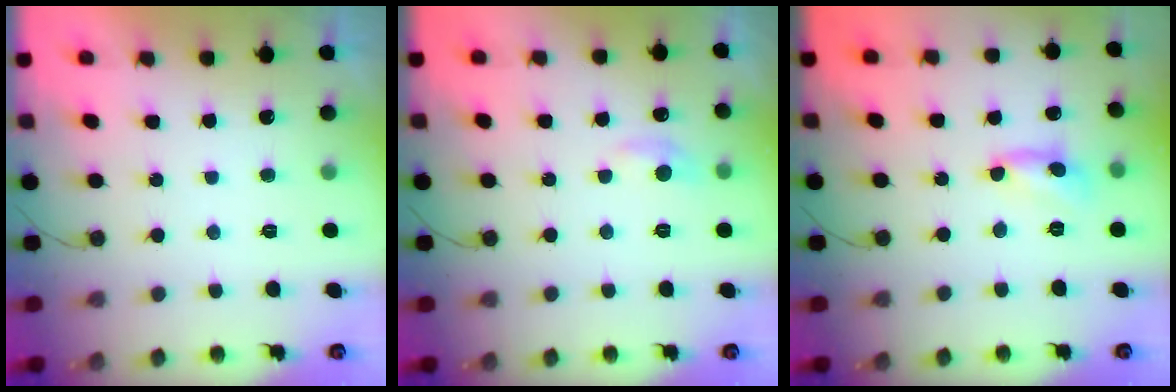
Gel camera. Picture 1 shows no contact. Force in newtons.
{"total": 5.9, "press": 5.9, "slide": 0.8}
{"total": 3.6, "press": 3.6, "slide": 0.2}